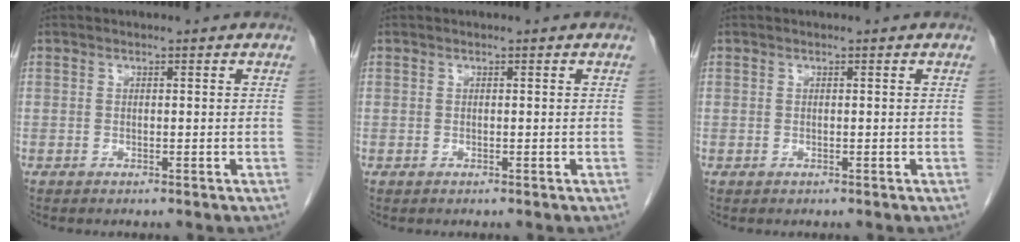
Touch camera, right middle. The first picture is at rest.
{"total": 0.0}
{"total": 0.0}